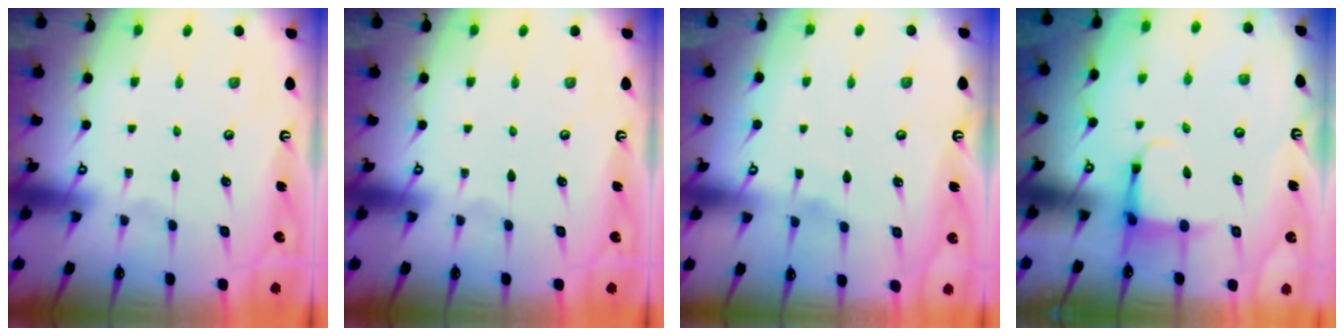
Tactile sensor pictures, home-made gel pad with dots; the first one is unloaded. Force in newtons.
{"total": 0.0}
{"total": 2.6, "press": 2.5, "slide": 0.2}
{"total": 3.8, "press": 3.6, "slide": 1.2}